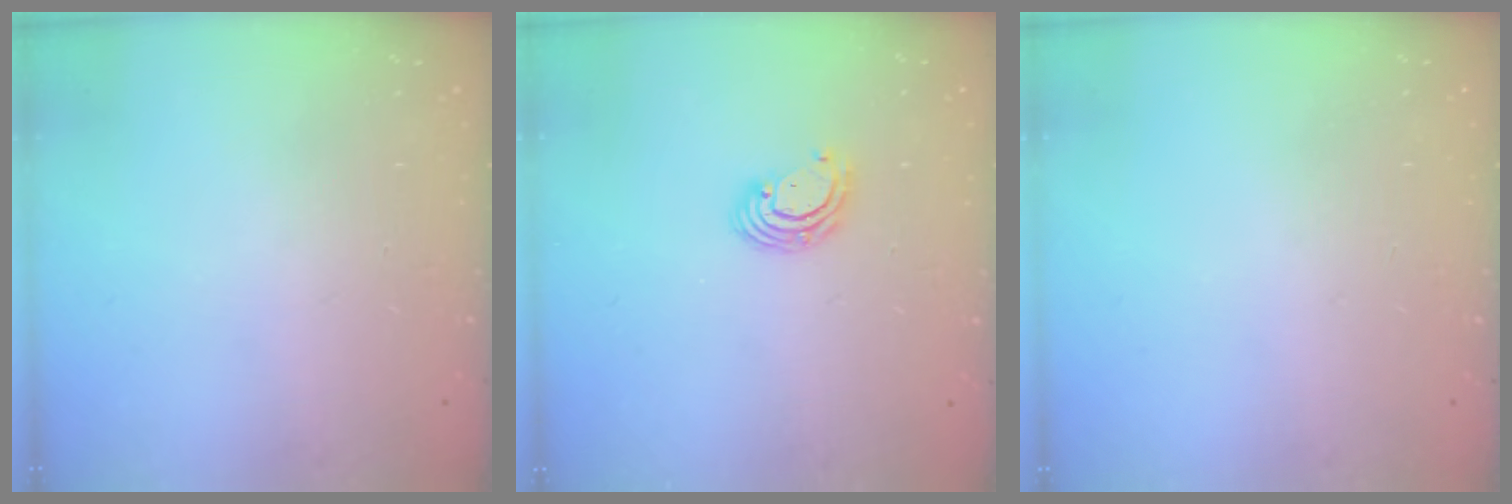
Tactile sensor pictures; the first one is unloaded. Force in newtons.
{"total": 4.5, "press": 4.5, "slide": 0.3}
{"total": 0.0}